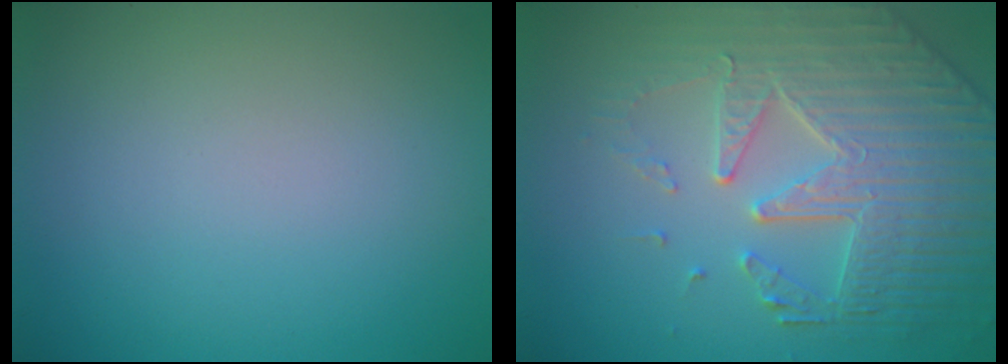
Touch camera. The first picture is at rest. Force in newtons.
{"total": 6.5, "press": 5.4, "slide": 3.6}